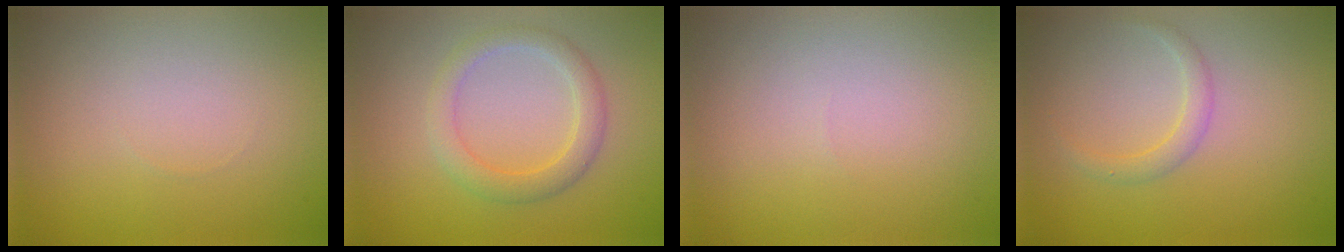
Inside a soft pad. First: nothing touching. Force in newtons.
{"total": 2.9, "press": 2.8, "slide": 0.1}
{"total": 0.0}
{"total": 1.4, "press": 1.4, "slide": 0.1}